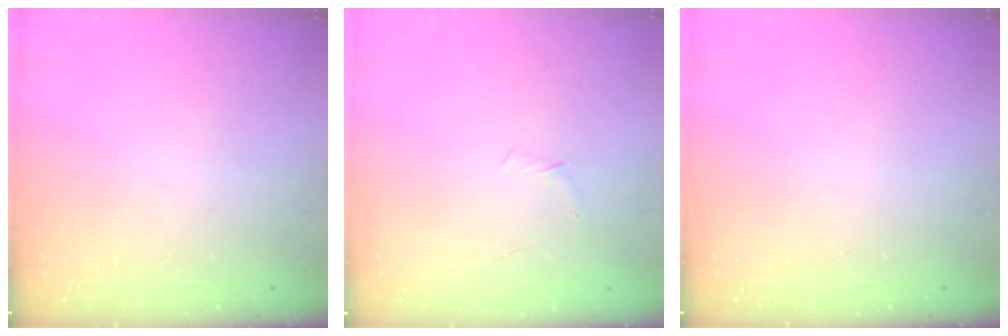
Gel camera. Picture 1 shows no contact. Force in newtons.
{"total": 3.3, "press": 3.2, "slide": 1.0}
{"total": 0.0}